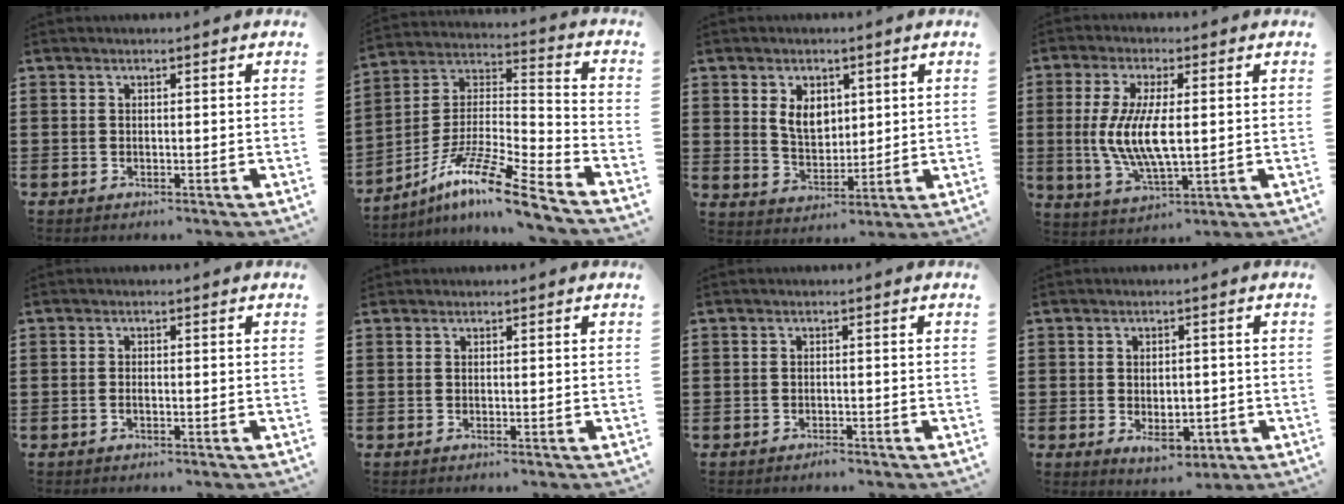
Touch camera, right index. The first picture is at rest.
{"total": 12.0, "force": [-9.5, 0.2, 7.4], "torque": [-0.140, 0.009, -0.190]}
{"total": 5.3, "force": [1.8, 3.6, 3.4], "torque": [-0.069, 0.008, 0.030]}
{"total": 8.4, "force": [0.1, 2.7, 7.9], "torque": [-0.173, -0.006, -0.004]}
{"total": 0.6, "force": [-0.4, 0.1, 0.5], "torque": [-0.010, -0.004, -0.006]}
{"total": 0.0}
{"total": 0.8, "force": [-0.7, 0.1, 0.2], "torque": [-0.008, -0.002, -0.014]}
{"total": 3.9, "force": [-1.1, 2.4, 2.8], "torque": [-0.041, 0.004, -0.023]}